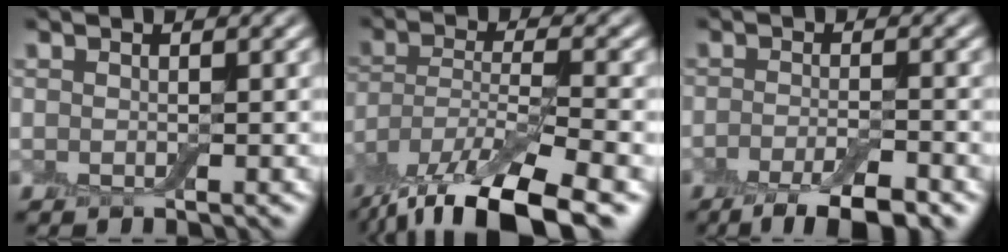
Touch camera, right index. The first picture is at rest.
{"total": 11.9, "force": [-8.6, 3.3, 7.5], "torque": [-0.138, -0.014, -0.158]}
{"total": 5.5, "force": [-3.6, 1.3, 3.9], "torque": [-0.062, -0.004, -0.064]}